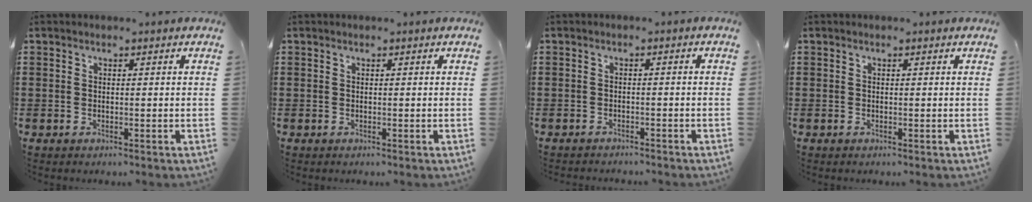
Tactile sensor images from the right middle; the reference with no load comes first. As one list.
[{"total": 0.0}, {"total": 1.0, "force": [-1.0, -0.1, 0.0], "torque": [-0.003, -0.001, -0.021]}, {"total": 0.0}]